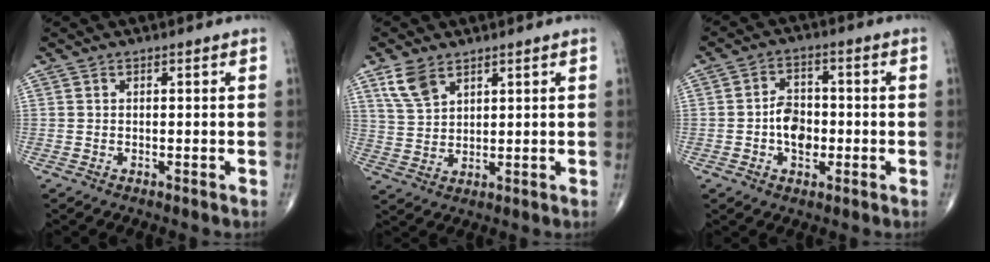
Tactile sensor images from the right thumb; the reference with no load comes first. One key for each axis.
{"total": 5.9, "fx": 3.8, "fy": 3.1, "fz": 3.3, "tx": -0.061, "ty": -0.014, "tz": 0.085}
{"total": 6.5, "fx": -1.2, "fy": 4.5, "fz": 4.6, "tx": -0.054, "ty": 0.014, "tz": -0.025}